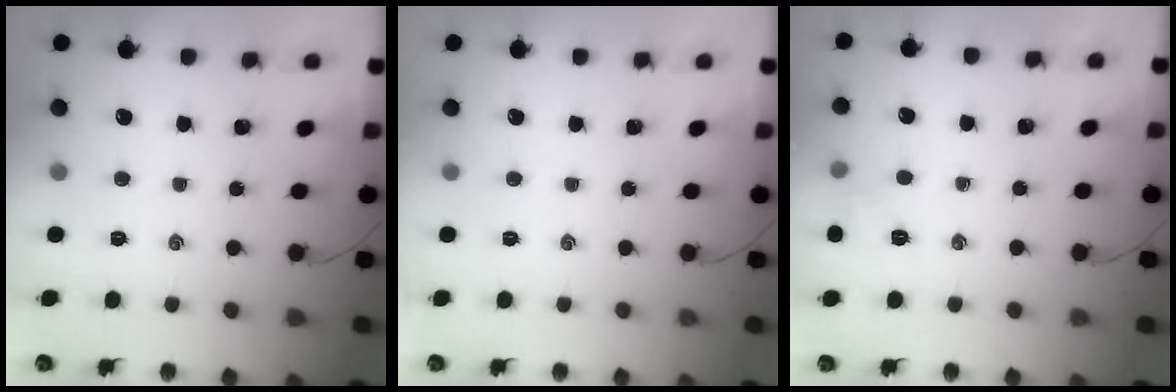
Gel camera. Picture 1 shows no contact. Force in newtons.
{"total": 0.0}
{"total": 5.6, "press": 5.5, "slide": 1.4}